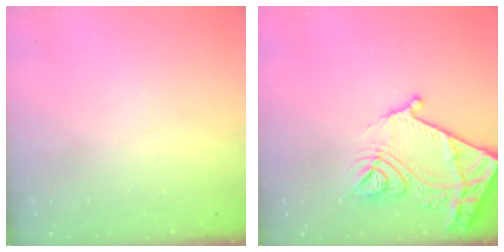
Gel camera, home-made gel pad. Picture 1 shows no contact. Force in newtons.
{"total": 18.3, "press": 18.2, "slide": 2.0}